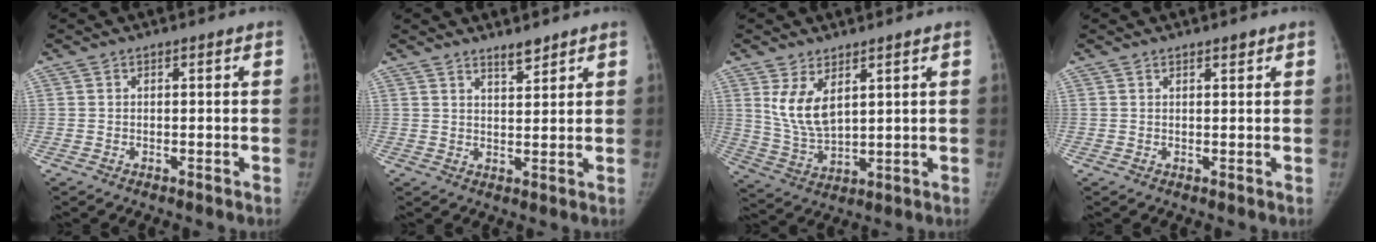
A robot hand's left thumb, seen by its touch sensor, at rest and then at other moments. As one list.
[{"total": 3.1, "force": [2.7, 0.8, 1.3], "torque": [-0.008, -0.023, 0.045]}, {"total": 8.0, "force": [3.5, 3.9, 6.1], "torque": [-0.103, -0.021, 0.083]}, {"total": 0.9, "force": [0.8, 0.3, 0.4], "torque": [-0.001, -0.003, 0.012]}]